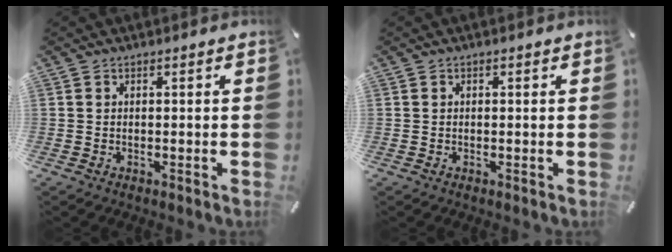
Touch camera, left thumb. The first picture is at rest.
{"total": 0.0}